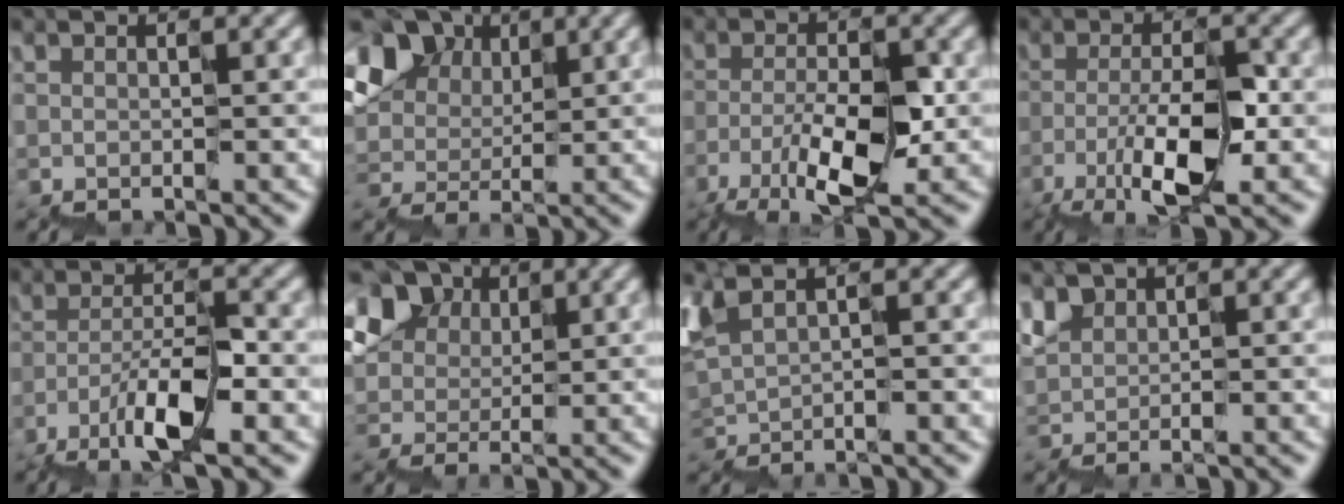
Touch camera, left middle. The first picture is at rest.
{"total": 8.1, "force": [4.0, 5.9, 3.9], "torque": [-0.073, 0.033, 0.059]}
{"total": 5.0, "force": [-2.0, 1.6, 4.3], "torque": [-0.079, 0.006, -0.038]}
{"total": 5.4, "force": [-1.9, 1.6, 4.8], "torque": [-0.086, 0.005, -0.035]}
{"total": 5.2, "force": [-3.3, 1.0, 4.0], "torque": [-0.070, 0.010, -0.065]}
{"total": 7.3, "force": [3.8, 5.5, 2.9], "torque": [-0.060, 0.037, 0.050]}
{"total": 2.4, "force": [0.4, 1.1, 2.1], "torque": [-0.060, 0.002, 0.008]}
{"total": 2.1, "force": [0.9, 1.6, 1.0], "torque": [-0.020, 0.004, 0.011]}